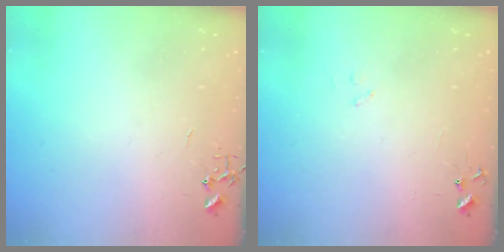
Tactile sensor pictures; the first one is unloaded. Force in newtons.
{"total": 7.8, "press": 7.8, "slide": 0.7}